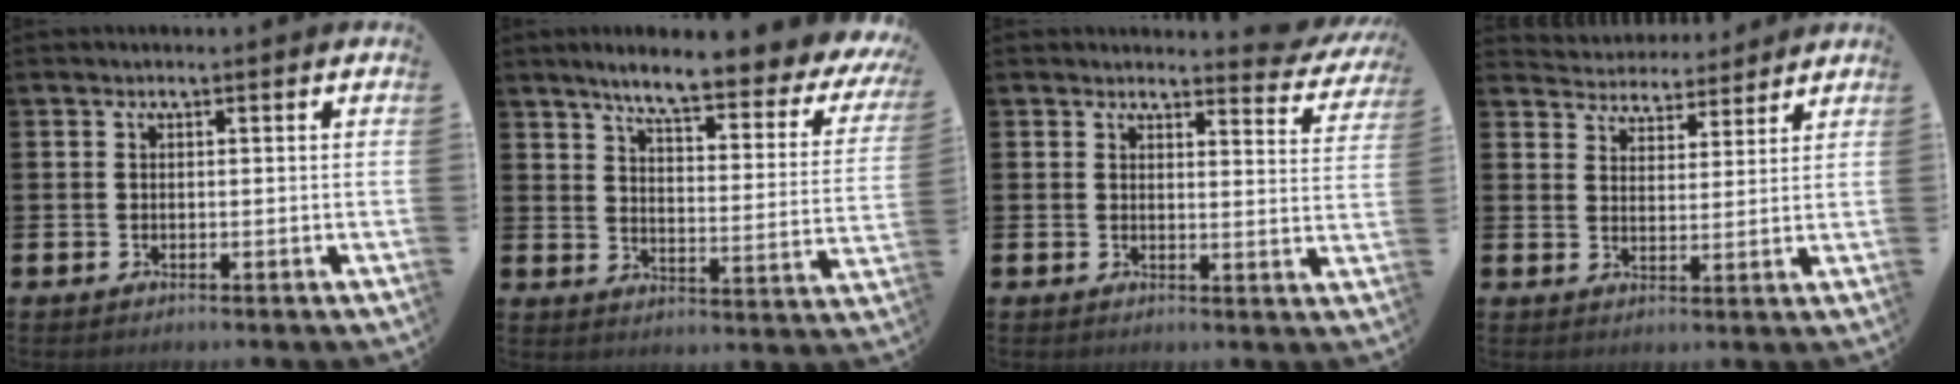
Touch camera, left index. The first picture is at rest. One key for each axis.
{"total": 7.3, "fx": 6.1, "fy": 0.8, "fz": 4.0, "tx": -0.087, "ty": -0.051, "tz": 0.094}
{"total": 3.0, "fx": 2.9, "fy": 0.5, "fz": 0.4, "tx": 0.000, "ty": -0.020, "tz": 0.047}
{"total": 4.5, "fx": 4.3, "fy": 1.3, "fz": -0.6, "tx": -0.002, "ty": -0.035, "tz": 0.075}